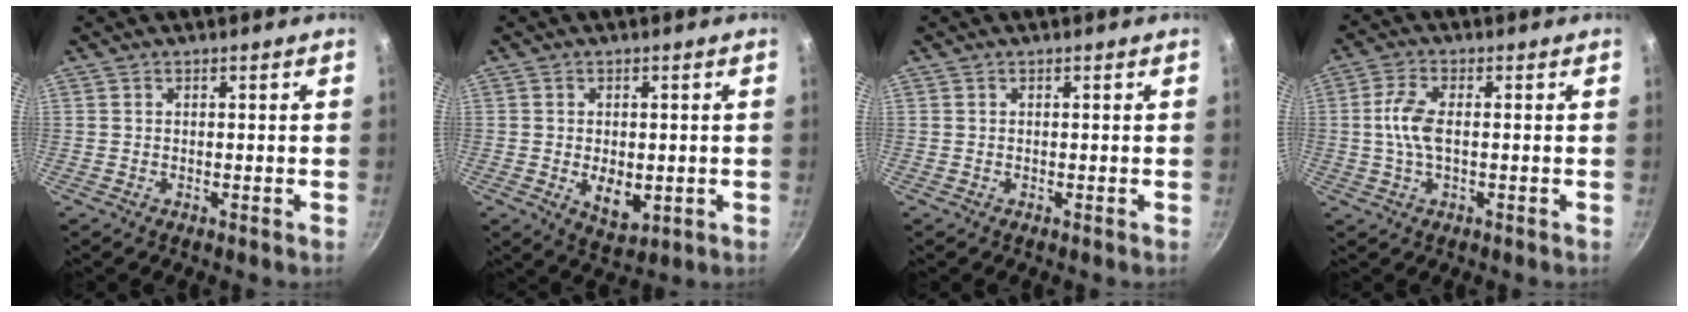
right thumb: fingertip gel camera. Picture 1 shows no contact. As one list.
[{"total": 6.3, "force": [-0.9, 3.9, 4.9], "torque": [-0.063, -0.011, -0.002]}, {"total": 0.0}, {"total": 6.0, "force": [0.0, 2.7, 5.3], "torque": [-0.120, 0.009, -0.006]}]